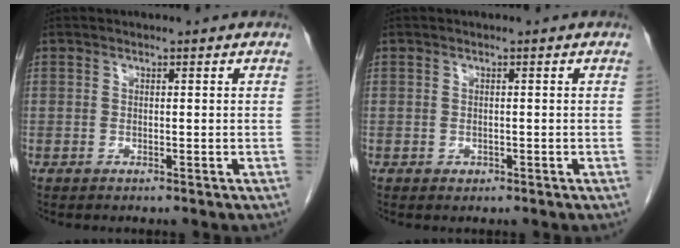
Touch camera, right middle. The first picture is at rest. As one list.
[{"total": 0.5, "force": [-0.2, 0.5, 0.2], "torque": [-0.004, 0.001, -0.002]}]